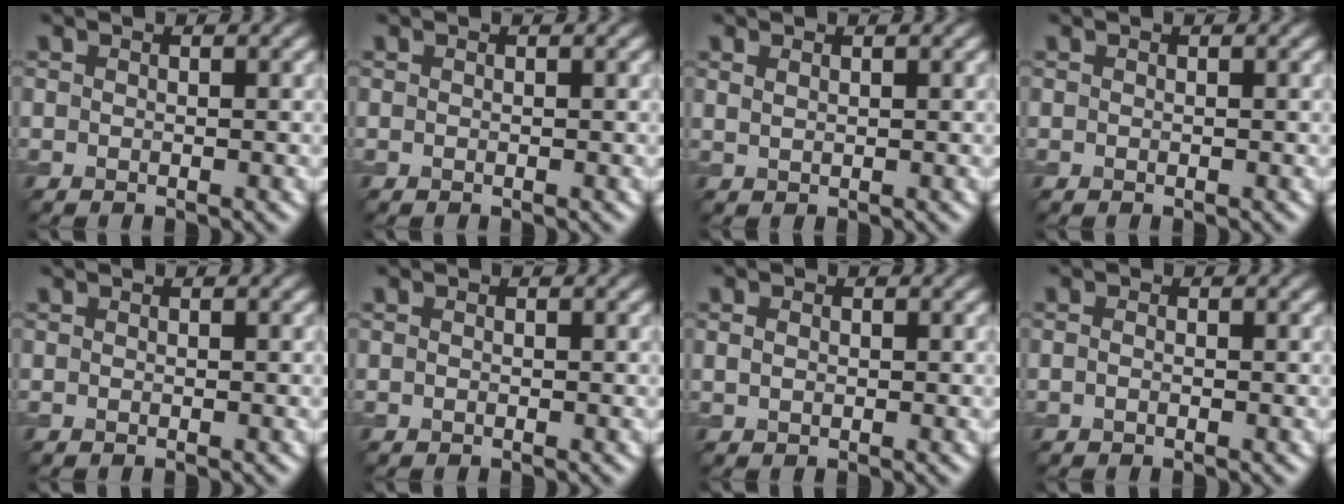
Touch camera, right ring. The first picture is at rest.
{"total": 0.0}
{"total": 0.8, "force": [0.6, 0.3, 0.4], "torque": [-0.013, 0.000, 0.014]}
{"total": 0.0}
{"total": 0.0}
{"total": 0.0}
{"total": 1.0, "force": [0.2, 0.7, 0.6], "torque": [-0.016, 0.001, 0.005]}
{"total": 0.5, "force": [-0.2, 0.3, 0.4], "torque": [-0.012, -0.001, -0.004]}